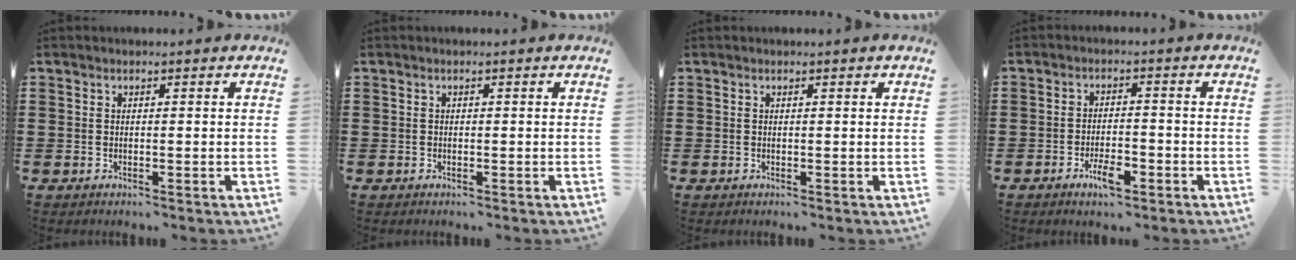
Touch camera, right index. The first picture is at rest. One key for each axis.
{"total": 0.0}
{"total": 0.0}
{"total": 4.3, "fx": -2.4, "fy": 1.3, "fz": 3.3, "tx": -0.067, "ty": -0.001, "tz": -0.047}